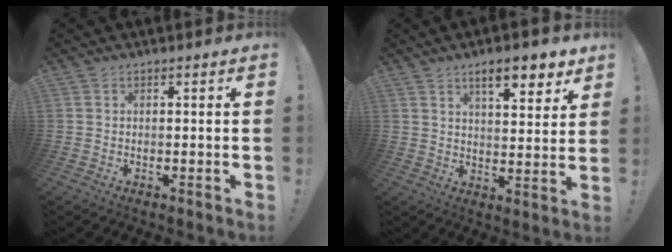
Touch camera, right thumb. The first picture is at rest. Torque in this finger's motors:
{"motor_torque": [-0.40, 0.78, 0.55, 0.79, 0.29]}